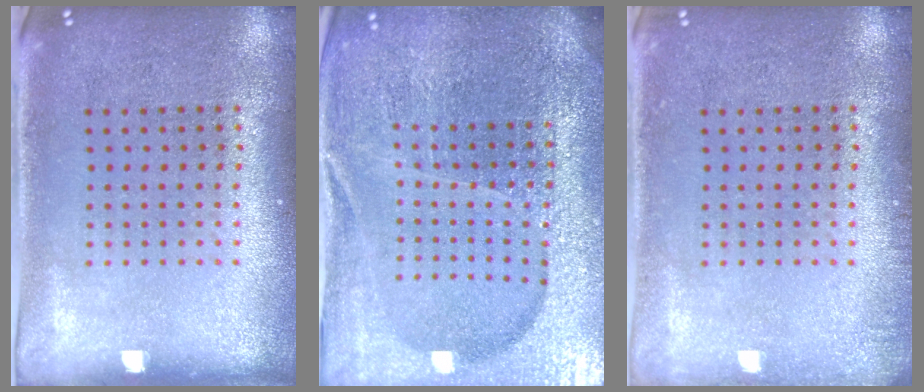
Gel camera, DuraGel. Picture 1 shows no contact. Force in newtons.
{"total": 5.8, "press": 5.1, "slide": 2.7}
{"total": 1.1, "press": 1.0, "slide": 0.2}